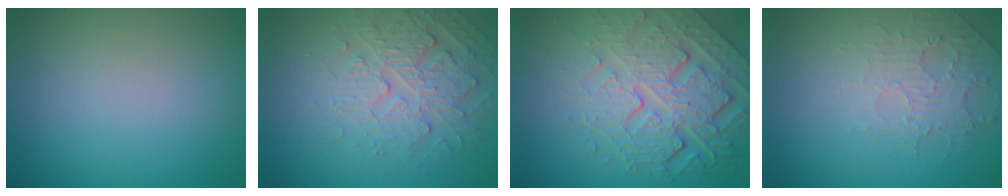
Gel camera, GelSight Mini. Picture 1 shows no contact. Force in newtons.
{"total": 4.0, "press": 3.6, "slide": 1.8}
{"total": 8.3, "press": 5.8, "slide": 6.0}
{"total": 2.1, "press": 1.2, "slide": 1.7}